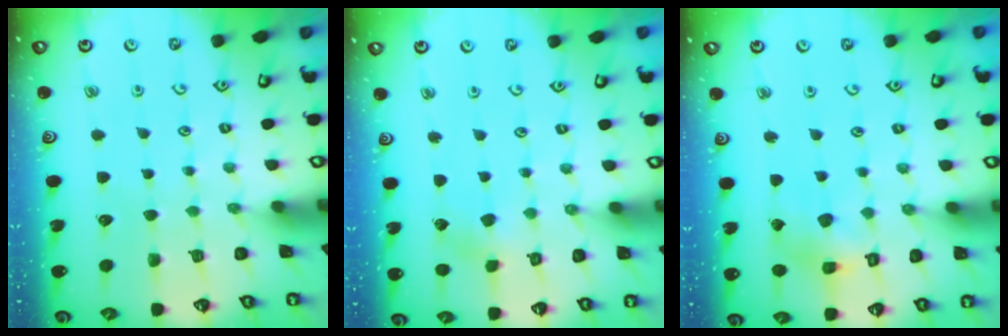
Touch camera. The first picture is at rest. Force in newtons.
{"total": 2.4, "press": 2.4, "slide": 0.6}
{"total": 6.7, "press": 6.7, "slide": 0.4}